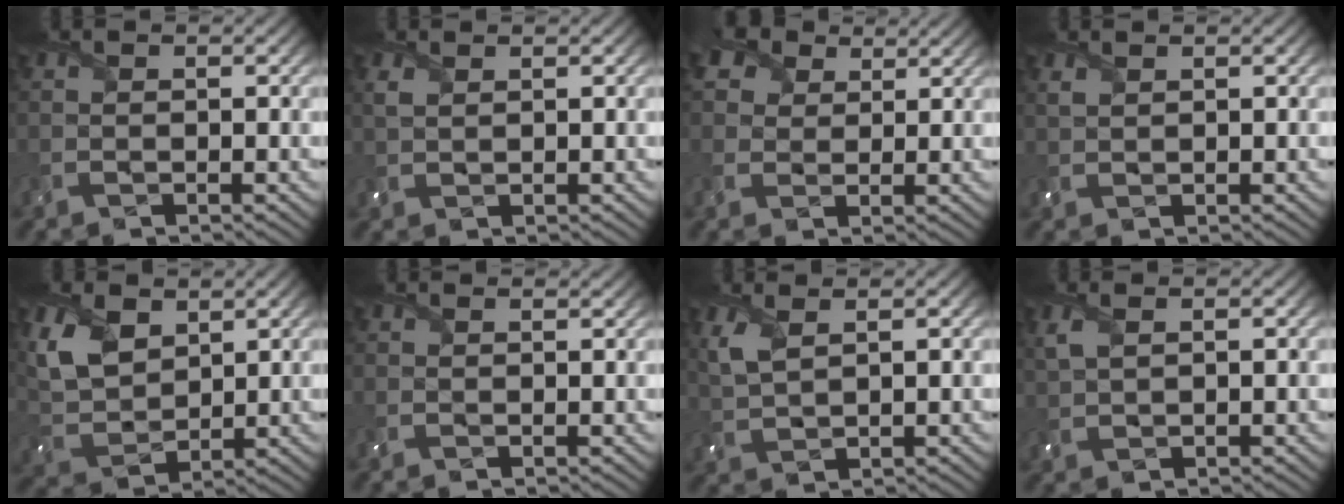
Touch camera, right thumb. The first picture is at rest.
{"total": 1.7, "force": [1.0, 0.8, 1.1], "torque": [-0.035, 0.001, 0.024]}
{"total": 6.5, "force": [4.0, 4.3, 2.7], "torque": [-0.097, 0.015, 0.074]}
{"total": 1.3, "force": [1.0, 0.6, 0.7], "torque": [-0.026, 0.000, 0.024]}
{"total": 8.5, "force": [4.2, 5.2, 5.2], "torque": [-0.148, 0.001, 0.086]}
{"total": 1.3, "force": [1.1, 0.4, 0.6], "torque": [-0.021, 0.001, 0.018]}
{"total": 3.9, "force": [2.2, 1.6, 2.9], "torque": [-0.088, 0.004, 0.051]}
{"total": 2.7, "force": [1.4, 1.2, 2.0], "torque": [-0.062, 0.004, 0.033]}